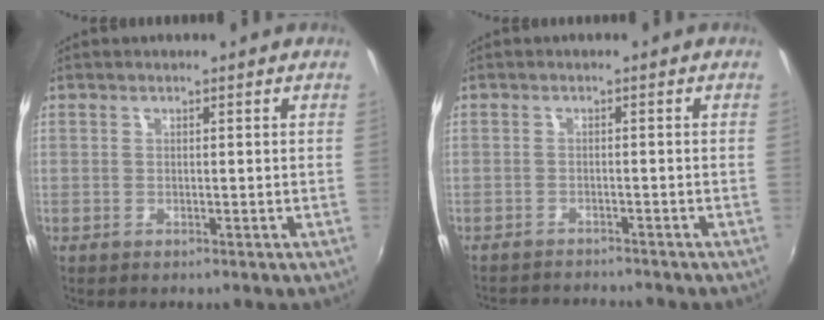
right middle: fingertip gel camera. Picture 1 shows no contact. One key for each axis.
{"total": 6.4, "fx": -6.2, "fy": 0.9, "fz": 1.5, "tx": -0.045, "ty": -0.008, "tz": -0.094}